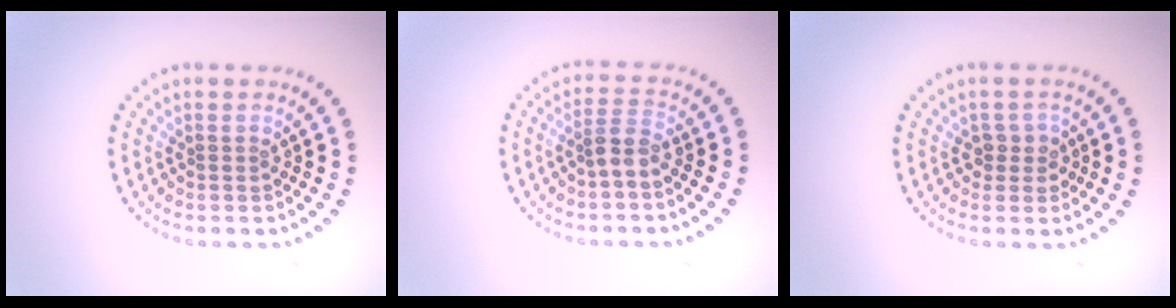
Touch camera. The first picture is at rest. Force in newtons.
{"total": 2.1, "press": 1.6, "slide": 1.4}
{"total": 1.7, "press": 1.5, "slide": 0.8}